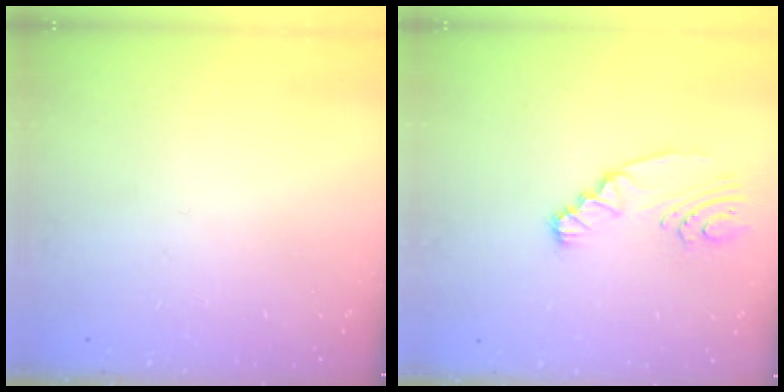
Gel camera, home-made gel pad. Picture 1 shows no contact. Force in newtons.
{"total": 4.5, "press": 4.5, "slide": 0.5}